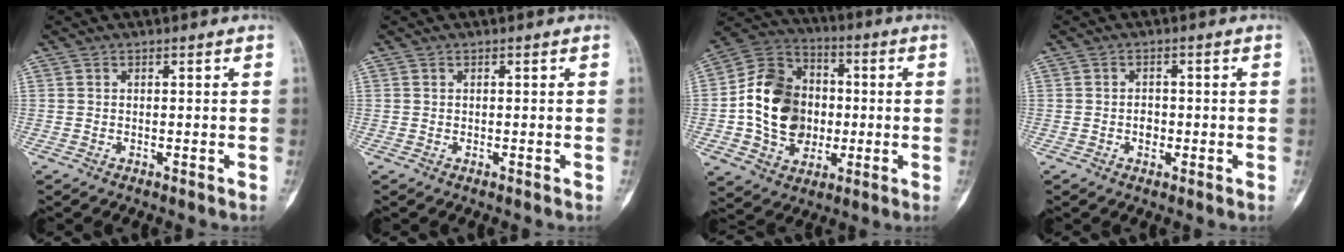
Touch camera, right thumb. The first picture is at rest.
{"total": 0.0}
{"total": 17.7, "force": [-0.9, 14.1, 10.7], "torque": [-0.154, 0.025, -0.016]}
{"total": 2.0, "force": [-0.5, 1.6, 1.0], "torque": [-0.007, 0.006, -0.011]}